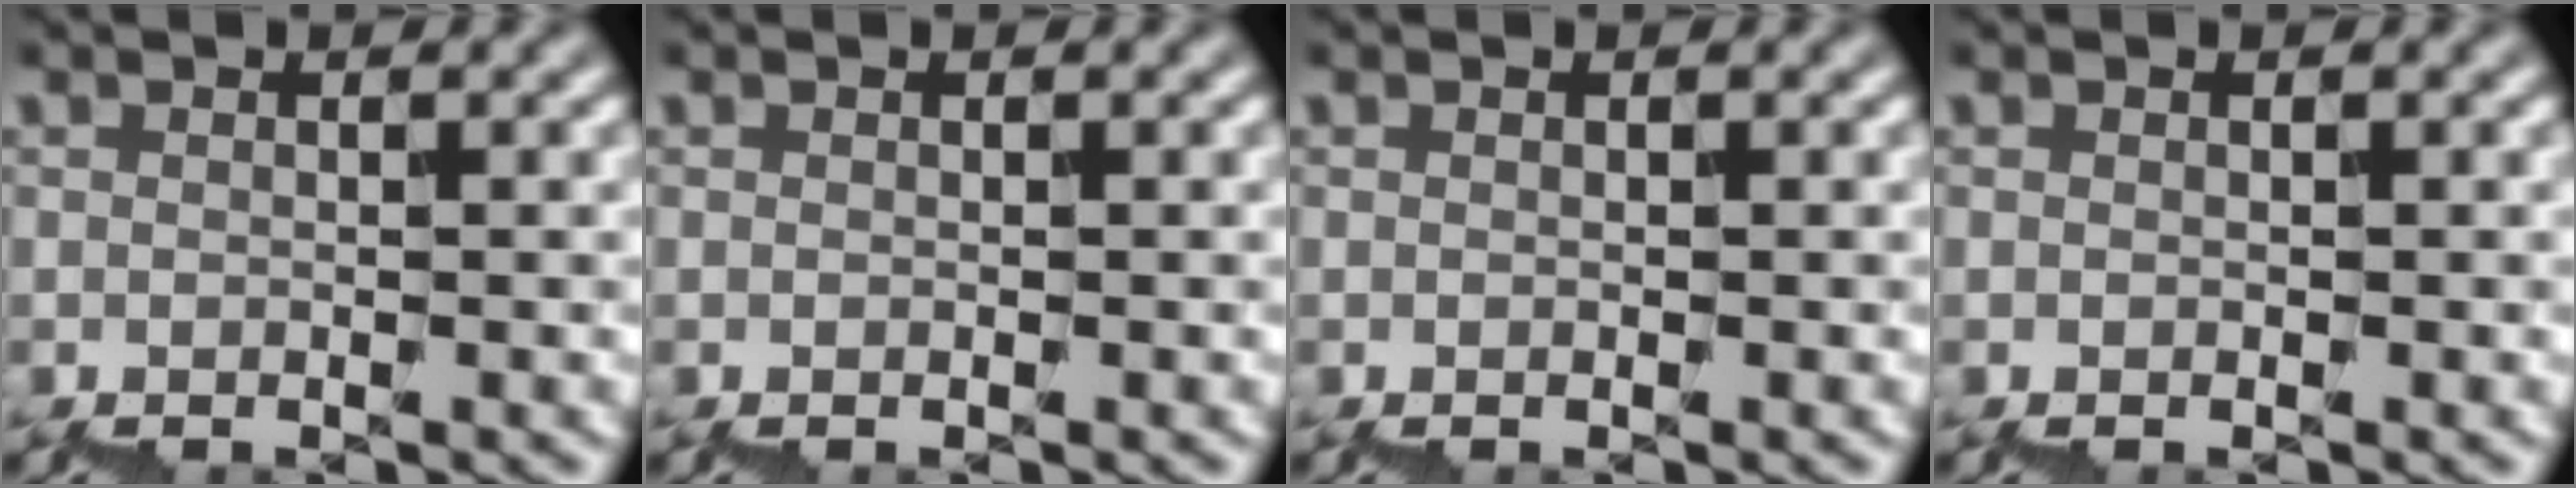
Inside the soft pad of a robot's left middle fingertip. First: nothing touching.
{"total": 0.0}
{"total": 0.0}
{"total": 0.0}